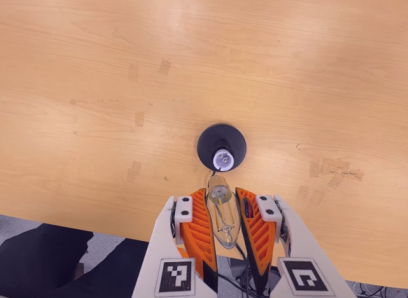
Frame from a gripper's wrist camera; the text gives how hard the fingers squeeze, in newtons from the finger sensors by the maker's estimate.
{"total": 21.9, "left": 24.3, "right": 19.5}